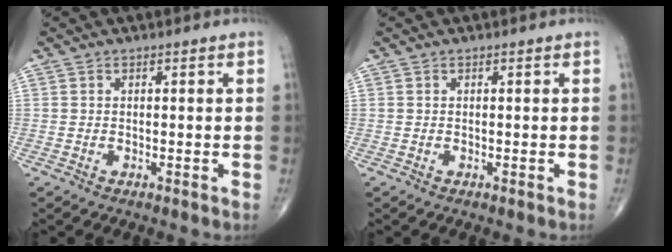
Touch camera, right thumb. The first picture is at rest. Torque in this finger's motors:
{"motor_torque": [0.00, 0.00, 0.03, 0.03, 0.00]}